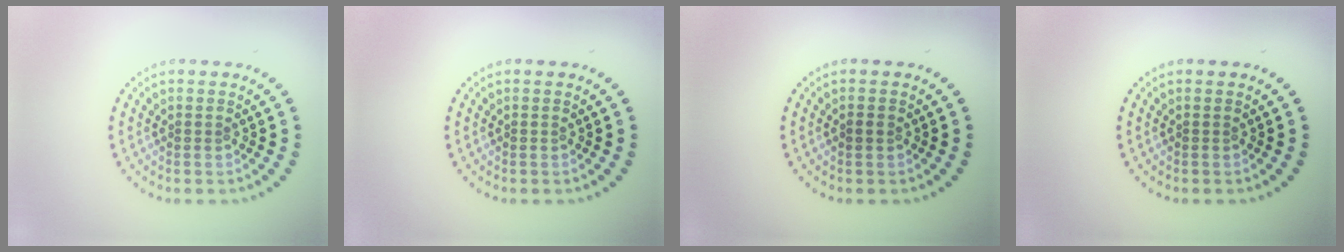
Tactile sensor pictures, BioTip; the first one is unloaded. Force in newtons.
{"total": 0.0}
{"total": 0.8, "press": 0.8, "slide": 0.3}
{"total": 0.0}